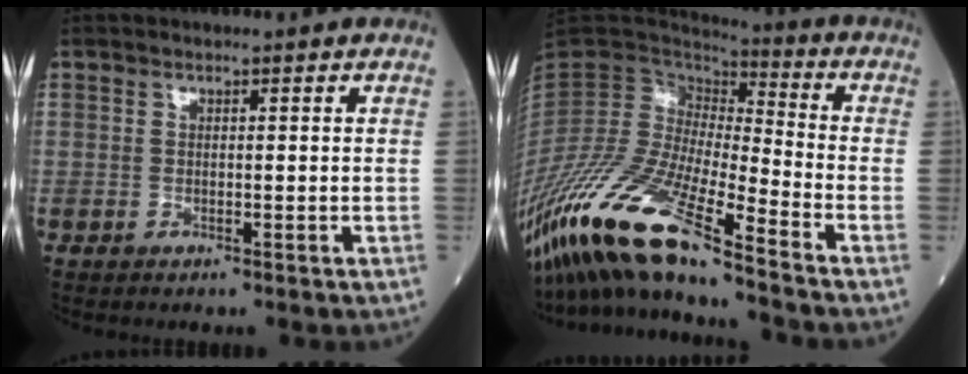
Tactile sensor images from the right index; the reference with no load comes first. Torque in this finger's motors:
{"motor_torque": [1.05, -1.09, 1.06, 0.21]}